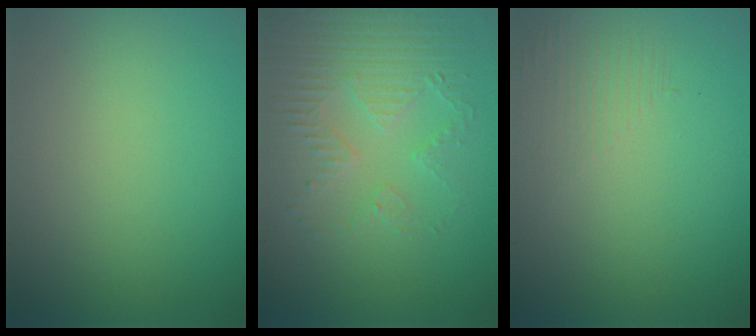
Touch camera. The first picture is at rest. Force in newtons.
{"total": 5.2, "press": 3.5, "slide": 3.9}
{"total": 1.4, "press": 0.2, "slide": 1.4}